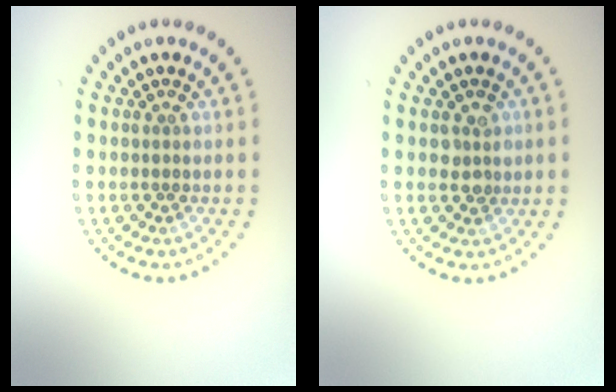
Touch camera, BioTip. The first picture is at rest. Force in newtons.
{"total": 1.7, "press": 1.7, "slide": 0.4}